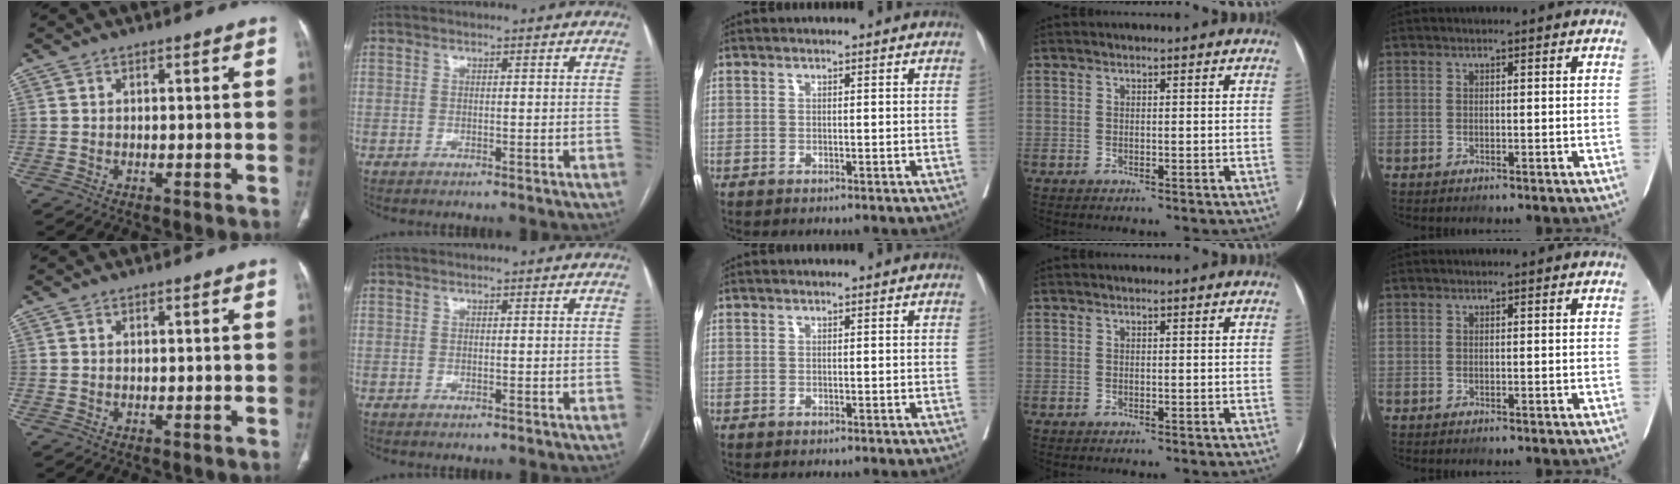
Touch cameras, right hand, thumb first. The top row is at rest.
{}